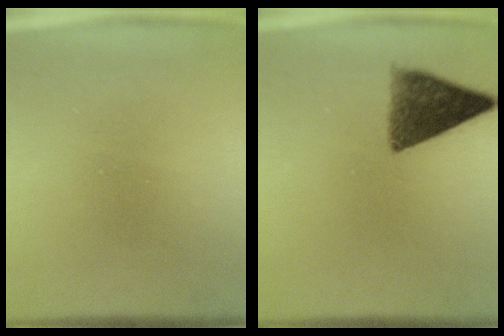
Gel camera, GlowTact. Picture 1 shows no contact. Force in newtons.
{"total": 8.8}